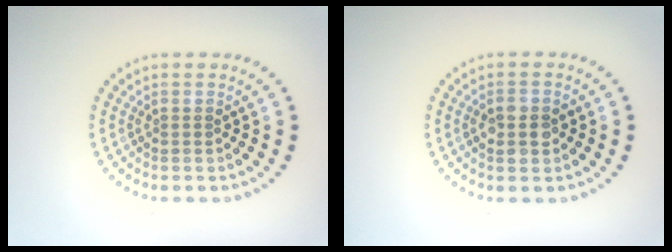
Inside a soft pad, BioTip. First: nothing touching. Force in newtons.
{"total": 2.7, "press": 2.7, "slide": 0.1}